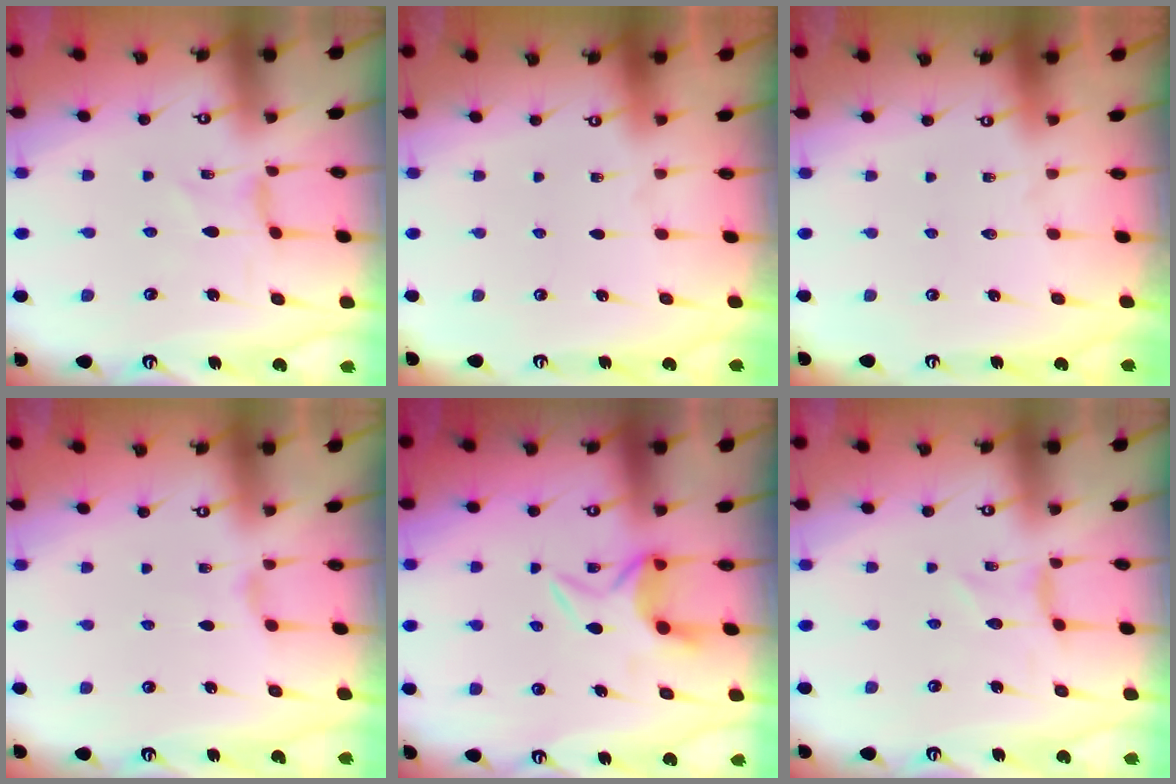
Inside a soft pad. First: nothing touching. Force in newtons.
{"total": 0.0}
{"total": 0.0}
{"total": 0.8, "press": 0.7, "slide": 0.3}
{"total": 5.6, "press": 5.6, "slide": 1.0}
{"total": 0.0}